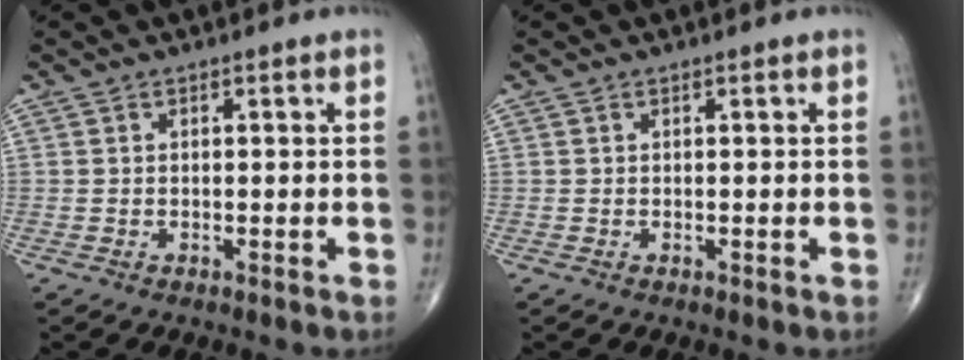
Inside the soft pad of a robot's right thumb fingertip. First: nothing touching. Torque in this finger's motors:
{"motor_torque": [-0.03, -0.13, -0.02, -0.03, 0.03]}